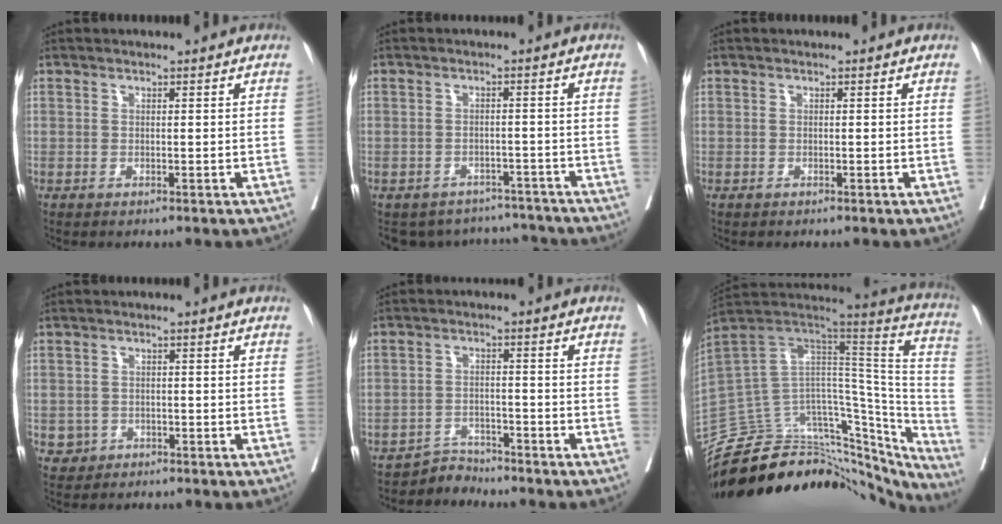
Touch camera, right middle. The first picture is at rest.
{"total": 9.2, "force": [-8.6, 3.4, 0.0], "torque": [0.005, 0.019, -0.106]}
{"total": 0.0}
{"total": 2.1, "force": [-1.0, 1.8, 0.1], "torque": [0.001, 0.009, -0.014]}
{"total": 3.2, "force": [-2.9, 0.3, -1.2], "torque": [0.028, -0.002, -0.050]}
{"total": 42.6, "force": [-35.4, 15.5, 17.9], "torque": [-0.267, -0.005, -0.467]}